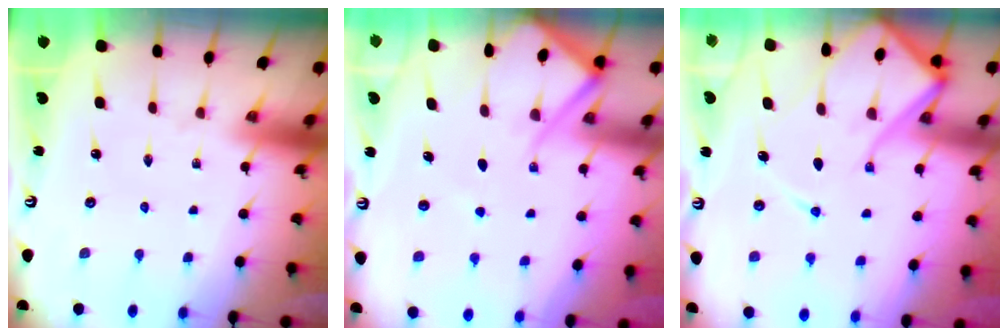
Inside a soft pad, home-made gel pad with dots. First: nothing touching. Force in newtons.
{"total": 7.7, "press": 7.6, "slide": 0.9}
{"total": 13.4, "press": 13.3, "slide": 1.5}